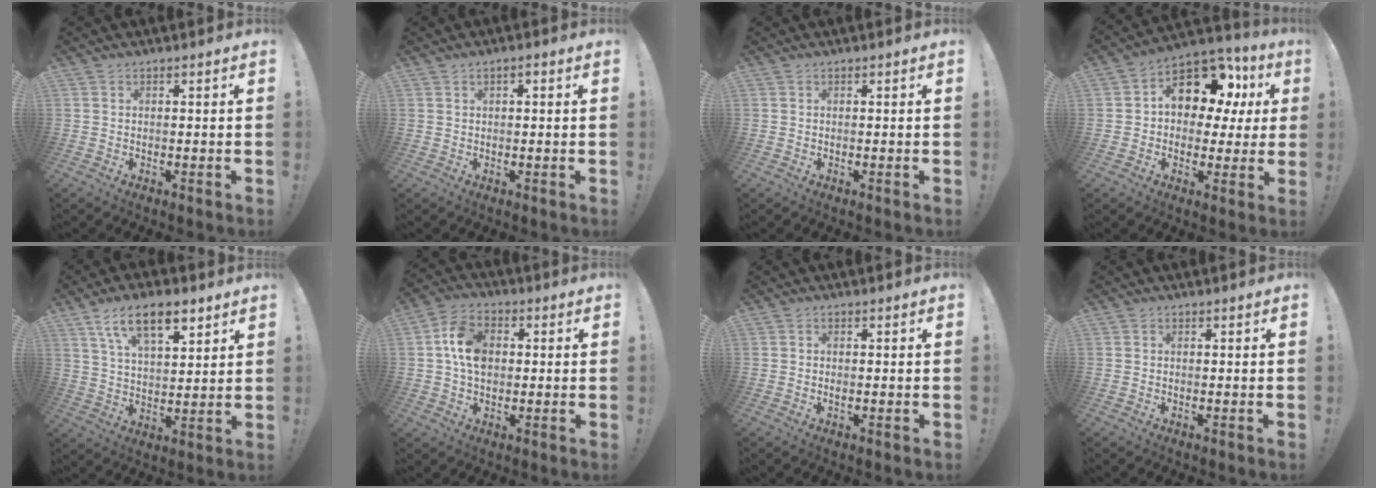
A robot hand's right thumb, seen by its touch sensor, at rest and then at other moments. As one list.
[{"total": 0.9, "force": [0.1, 0.4, 0.8], "torque": [-0.018, 0.005, 0.002]}, {"total": 0.0}, {"total": 15.0, "force": [5.9, 9.7, 9.9], "torque": [-0.149, -0.031, 0.103]}, {"total": 13.1, "force": [7.8, 5.6, 9.0], "torque": [-0.141, -0.028, 0.137]}, {"total": 11.0, "force": [1.3, 8.1, 7.4], "torque": [-0.128, 0.013, 0.027]}, {"total": 0.6, "force": [-0.1, 0.5, 0.3], "torque": [-0.005, 0.003, -0.003]}, {"total": 0.0}]